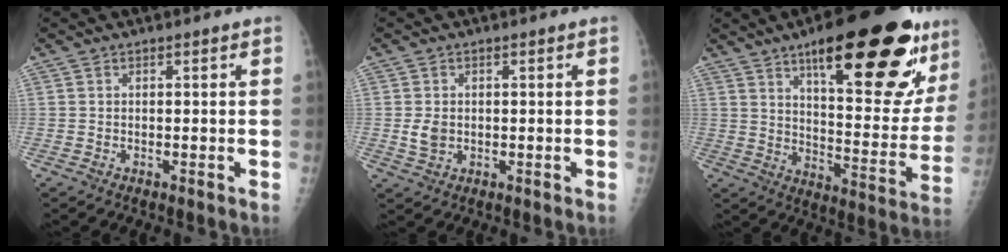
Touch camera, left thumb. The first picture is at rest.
{"total": 3.1, "force": [-0.1, 2.4, 2.0], "torque": [-0.033, -0.003, 0.002]}
{"total": 29.4, "force": [16.3, 8.5, 22.9], "torque": [-0.280, -0.055, 0.239]}